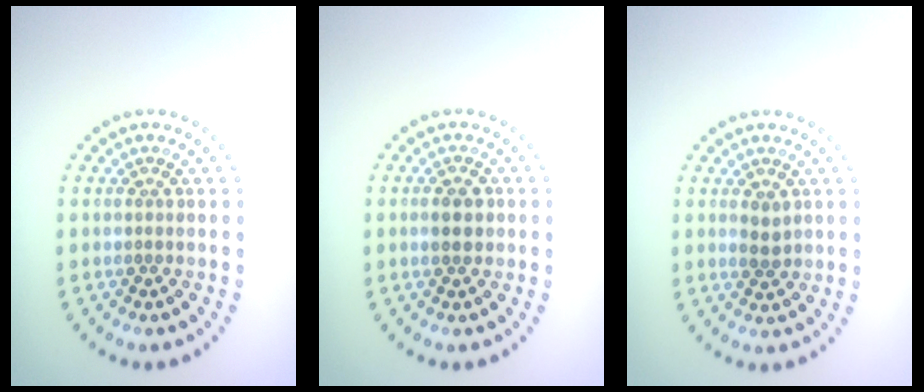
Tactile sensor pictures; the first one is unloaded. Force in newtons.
{"total": 2.6, "press": 2.6, "slide": 0.2}
{"total": 1.5, "press": 1.5, "slide": 0.3}